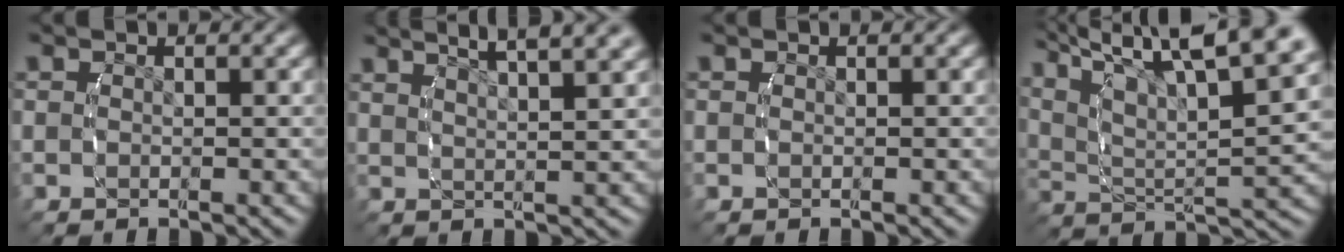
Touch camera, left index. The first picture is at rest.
{"total": 6.9, "force": [5.1, 2.1, 4.2], "torque": [-0.063, 0.015, 0.072]}
{"total": 0.0}
{"total": 12.1, "force": [5.9, 6.0, 8.7], "torque": [-0.142, 0.007, 0.082]}